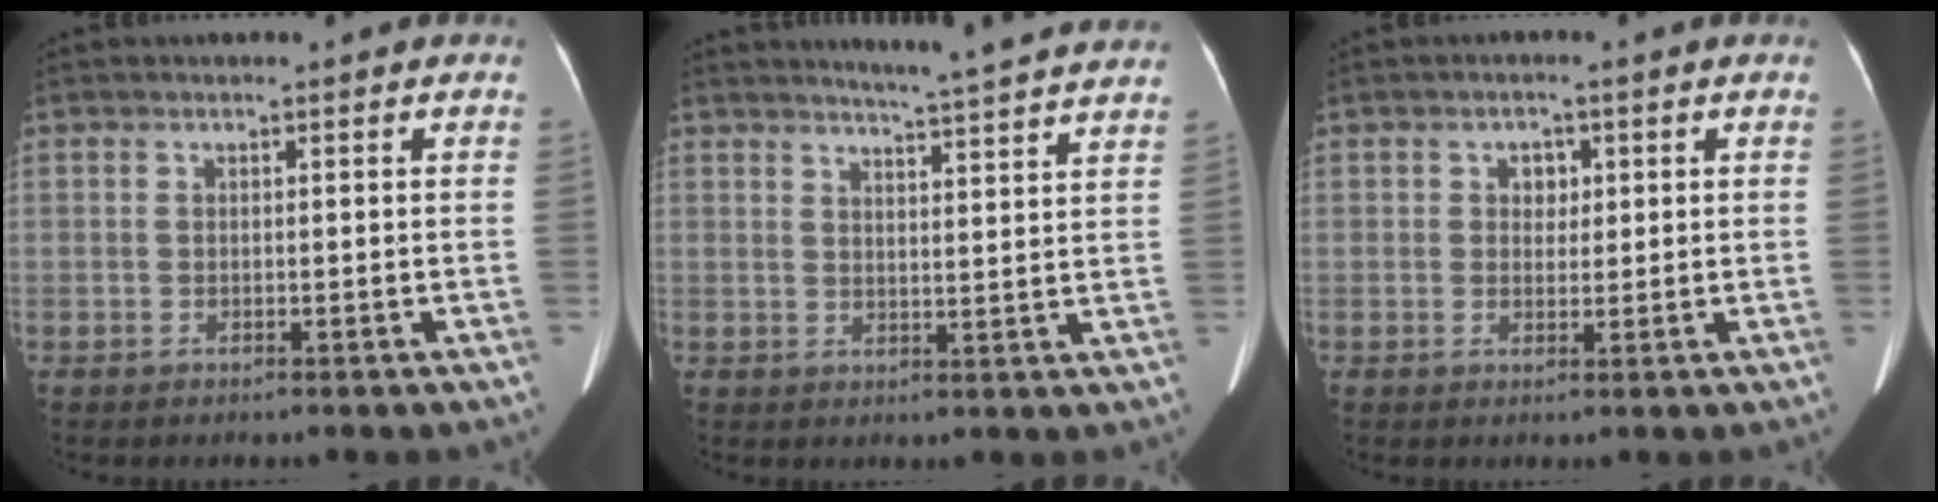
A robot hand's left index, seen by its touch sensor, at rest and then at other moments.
{"total": 11.3, "force": [10.6, -0.7, 3.7], "torque": [-0.059, -0.012, 0.124]}
{"total": 2.3, "force": [0.7, 1.8, 1.2], "torque": [-0.019, 0.006, 0.011]}